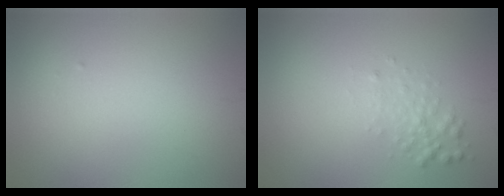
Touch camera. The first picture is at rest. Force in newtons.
{"total": 1.7, "press": 1.7, "slide": 0.0}